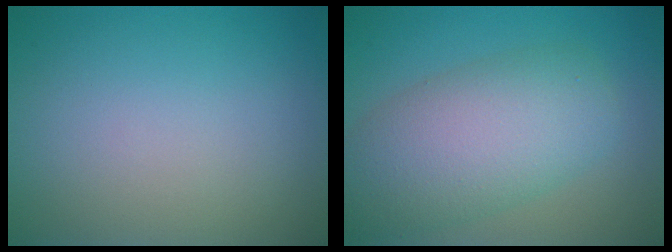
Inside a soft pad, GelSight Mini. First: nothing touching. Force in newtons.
{"total": 8.0, "press": 8.0, "slide": 0.3}